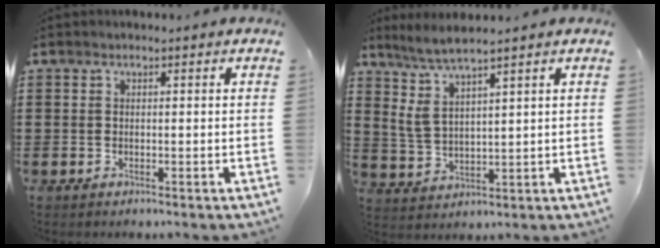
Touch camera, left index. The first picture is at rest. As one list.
[{"total": 5.9, "force": [3.9, 1.3, 4.2], "torque": [-0.099, -0.008, 0.068]}]